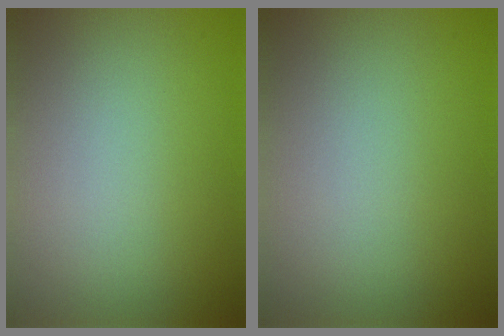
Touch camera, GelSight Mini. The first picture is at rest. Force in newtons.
{"total": 0.0}